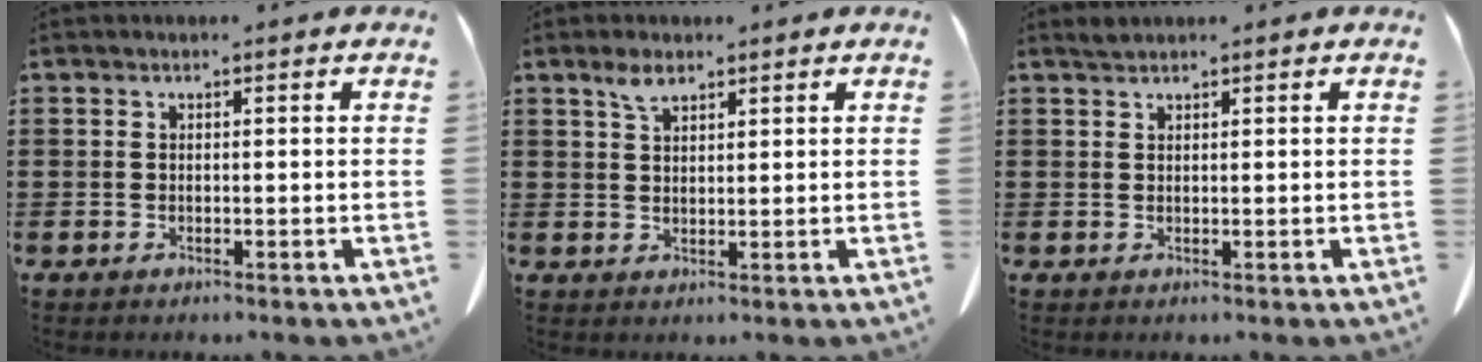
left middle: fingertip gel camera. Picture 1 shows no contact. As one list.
[{"total": 2.9, "force": [2.0, 1.1, 1.8], "torque": [-0.041, 0.002, 0.037]}, {"total": 0.9, "force": [0.9, 0.1, 0.2], "torque": [-0.006, 0.000, 0.017]}]